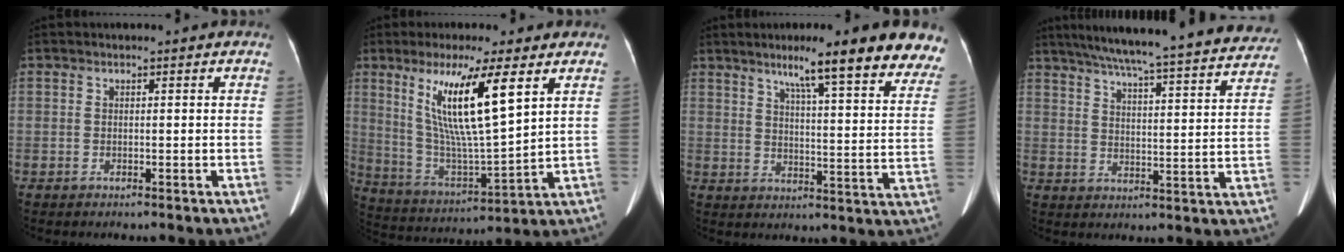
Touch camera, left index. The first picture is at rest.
{"total": 14.4, "force": [6.1, 1.0, 13.1], "torque": [-0.258, -0.013, 0.114]}
{"total": 19.1, "force": [14.9, 1.2, 12.0], "torque": [-0.141, -0.012, 0.182]}
{"total": 29.8, "force": [26.9, 2.1, 12.7], "torque": [-0.200, -0.039, 0.335]}